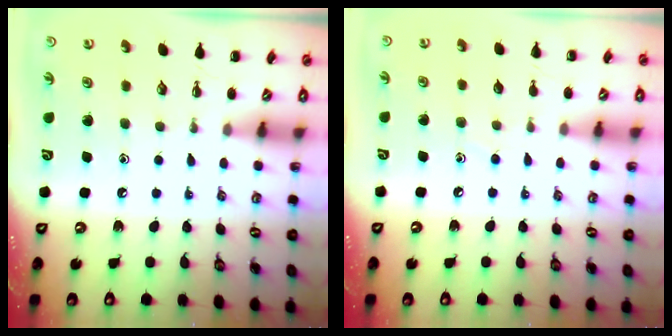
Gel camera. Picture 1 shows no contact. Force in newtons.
{"total": 2.5, "press": 2.3, "slide": 0.9}